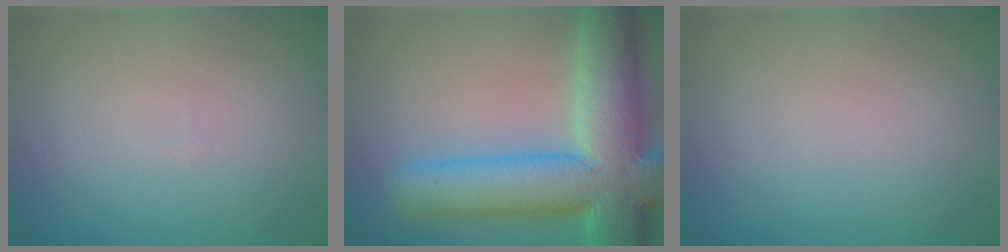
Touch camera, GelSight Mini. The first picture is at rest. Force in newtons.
{"total": 12.8, "press": 12.8, "slide": 0.5}
{"total": 0.0}